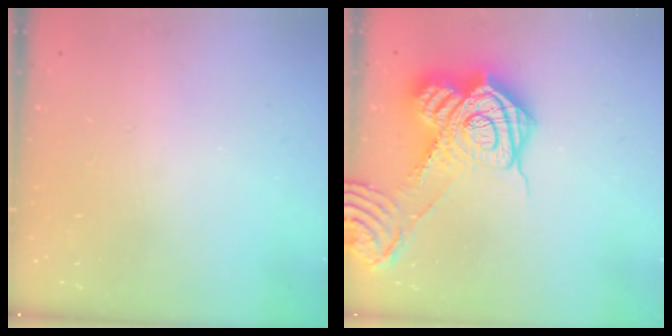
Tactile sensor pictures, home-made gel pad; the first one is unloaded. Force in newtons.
{"total": 24.2, "press": 24.1, "slide": 1.9}